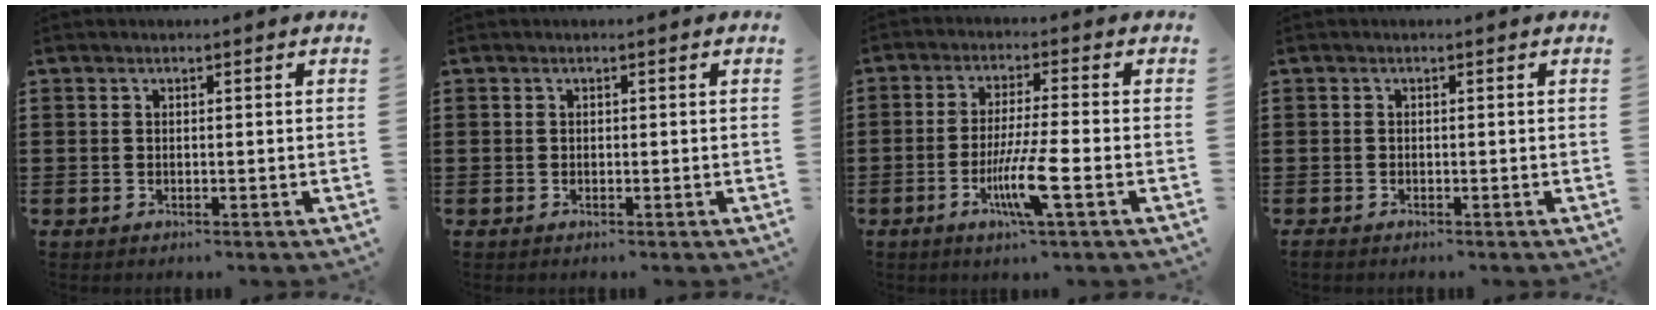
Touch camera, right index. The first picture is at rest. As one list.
[{"total": 0.0}, {"total": 8.0, "force": [-3.0, 0.3, 7.4], "torque": [-0.148, -0.020, -0.058]}, {"total": 0.6, "force": [-0.5, 0.2, 0.1], "torque": [-0.002, -0.001, -0.011]}]